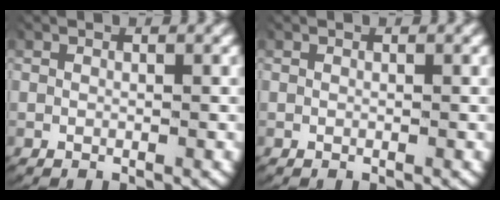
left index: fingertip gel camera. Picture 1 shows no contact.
{"total": 0.0}